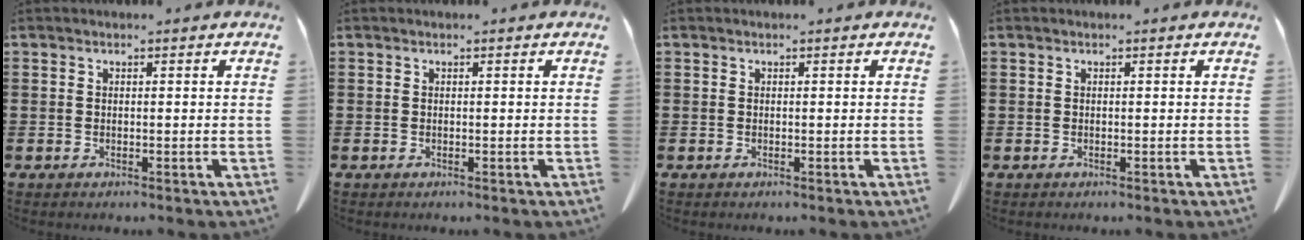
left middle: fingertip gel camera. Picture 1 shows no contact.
{"total": 0.0}
{"total": 0.0}
{"total": 0.0}